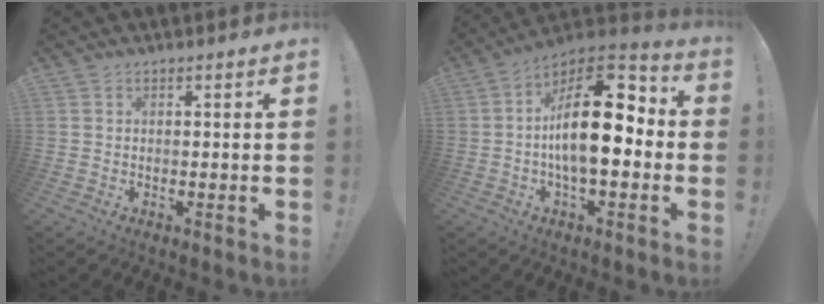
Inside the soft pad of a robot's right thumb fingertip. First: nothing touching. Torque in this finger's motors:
{"motor_torque": [2.05, 2.96, 1.95, -0.81, 0.46]}